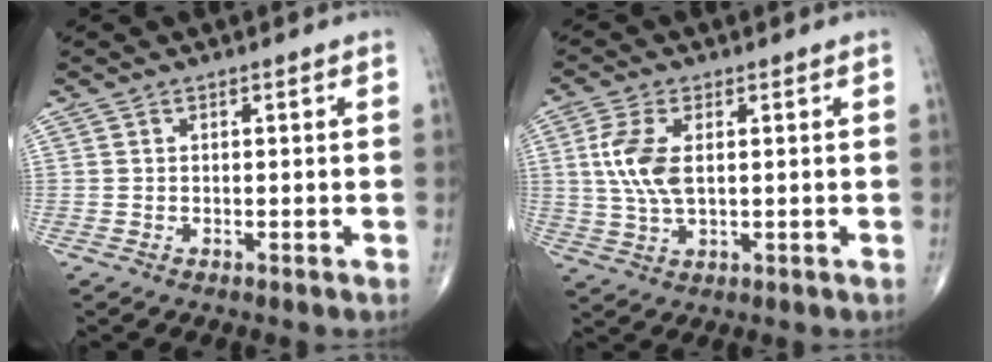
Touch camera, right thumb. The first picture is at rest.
{"total": 7.9, "force": [1.3, 3.9, 6.7], "torque": [-0.158, -0.002, 0.028]}